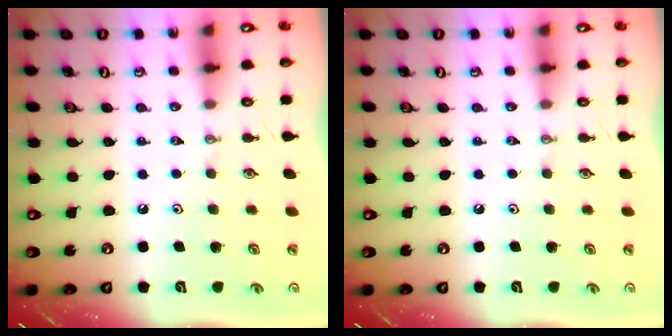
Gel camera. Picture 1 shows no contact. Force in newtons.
{"total": 0.0}